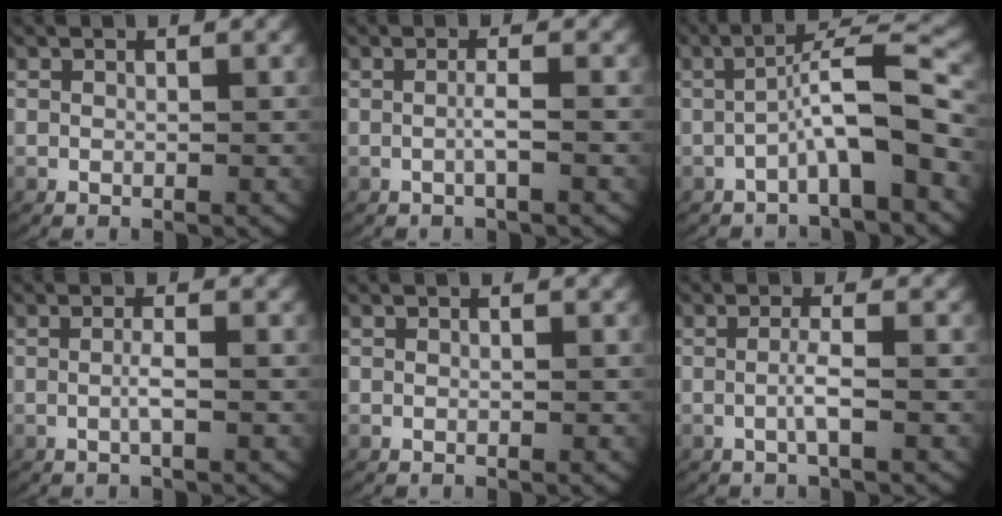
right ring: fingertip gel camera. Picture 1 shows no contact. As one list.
[{"total": 1.3, "force": [-0.4, -0.3, 1.2], "torque": [-0.026, 0.000, -0.009]}, {"total": 5.3, "force": [-1.3, 1.3, 4.9], "torque": [-0.069, 0.013, -0.025]}, {"total": 1.3, "force": [-0.4, -0.1, 1.3], "torque": [-0.029, -0.002, -0.009]}, {"total": 0.0}, {"total": 1.8, "force": [-0.5, -0.1, 1.7], "torque": [-0.039, -0.004, -0.010]}]